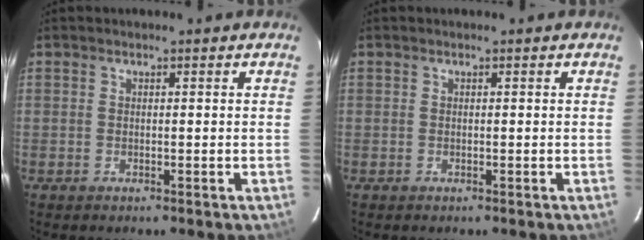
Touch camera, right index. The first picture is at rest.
{"total": 0.0}